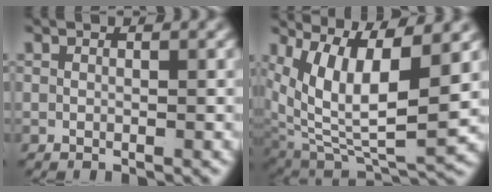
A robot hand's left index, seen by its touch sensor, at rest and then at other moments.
{"total": 11.0, "force": [0.9, 6.7, 8.7], "torque": [-0.168, -0.048, 0.040]}